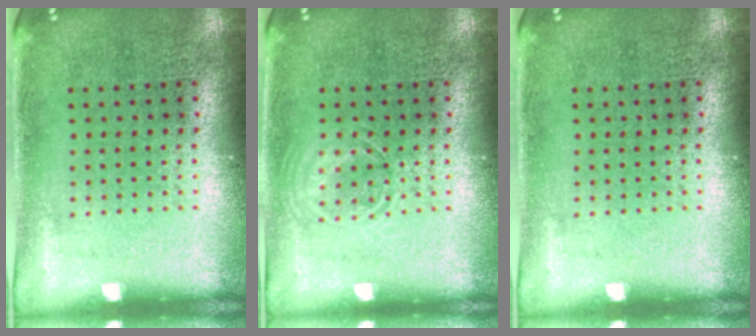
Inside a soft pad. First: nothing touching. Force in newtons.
{"total": 1.6, "press": 1.6, "slide": 0.2}
{"total": 0.0}